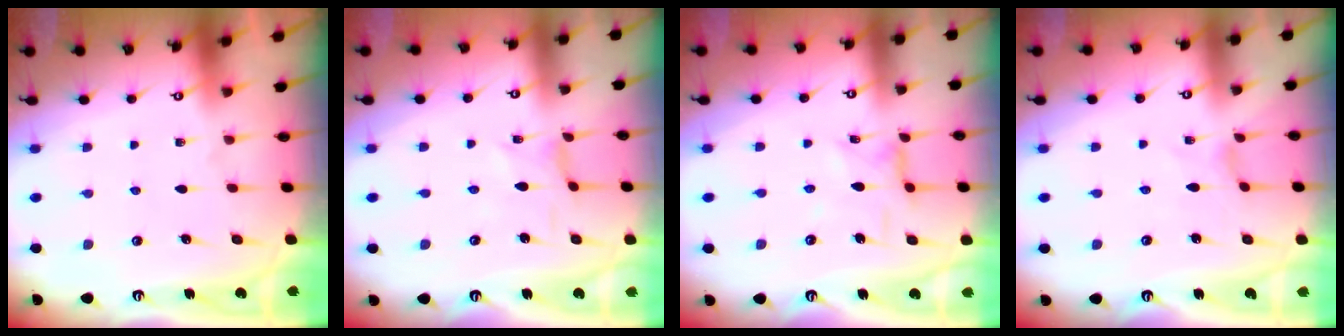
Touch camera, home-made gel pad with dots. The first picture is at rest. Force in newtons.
{"total": 0.6, "press": 0.6, "slide": 0.1}
{"total": 1.8, "press": 1.8, "slide": 0.3}
{"total": 0.0}